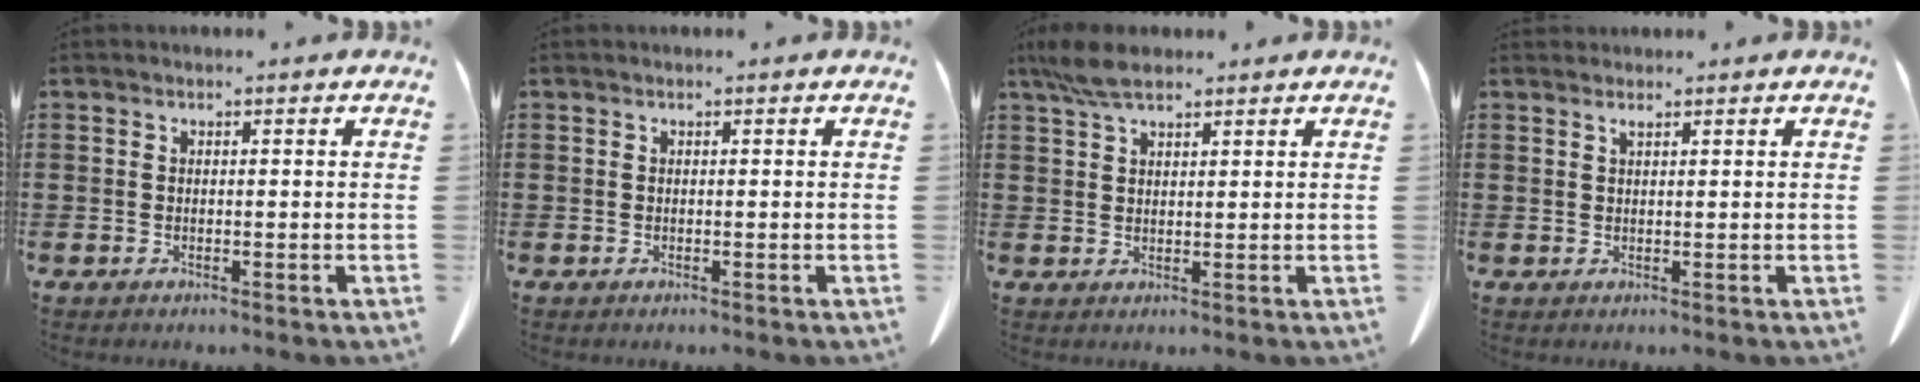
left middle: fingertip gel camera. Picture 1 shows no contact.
{"total": 0.0}
{"total": 5.1, "force": [3.6, 1.6, 3.3], "torque": [-0.074, 0.002, 0.069]}
{"total": 1.0, "force": [0.9, 0.0, 0.5], "torque": [-0.012, -0.004, 0.019]}